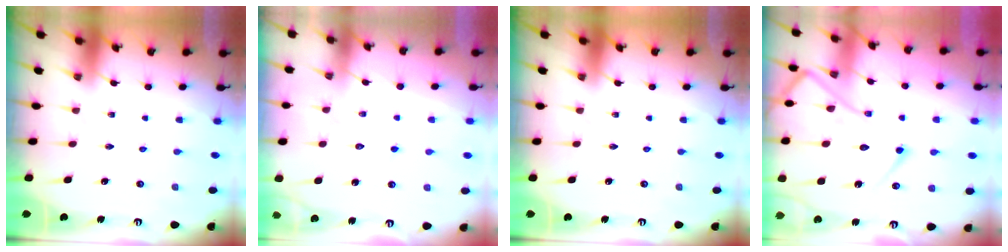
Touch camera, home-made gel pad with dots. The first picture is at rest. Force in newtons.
{"total": 4.7, "press": 4.7, "slide": 0.5}
{"total": 0.0}
{"total": 15.3, "press": 15.2, "slide": 1.2}